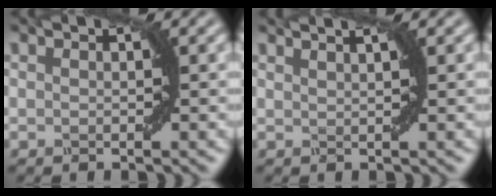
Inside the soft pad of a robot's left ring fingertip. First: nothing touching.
{"total": 2.8, "force": [2.0, 1.0, 1.8], "torque": [-0.005, 0.012, -0.003]}